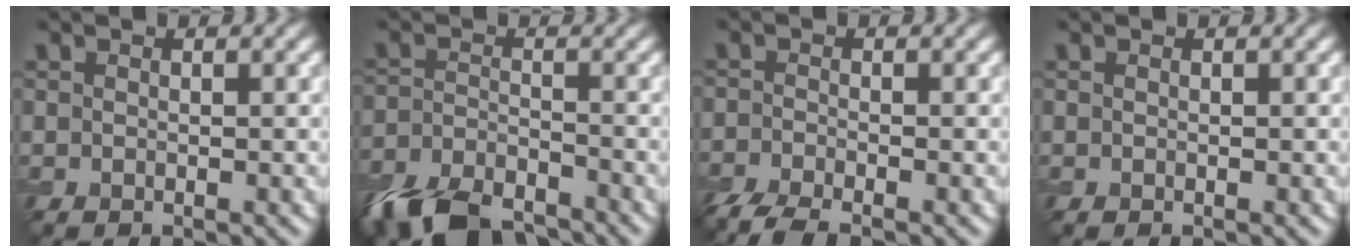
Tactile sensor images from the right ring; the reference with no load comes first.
{"total": 8.7, "force": [-7.0, 3.3, 4.0], "torque": [-0.088, -0.024, -0.131]}
{"total": 4.3, "force": [-3.5, 1.0, 2.2], "torque": [-0.044, -0.015, -0.079]}
{"total": 0.0}